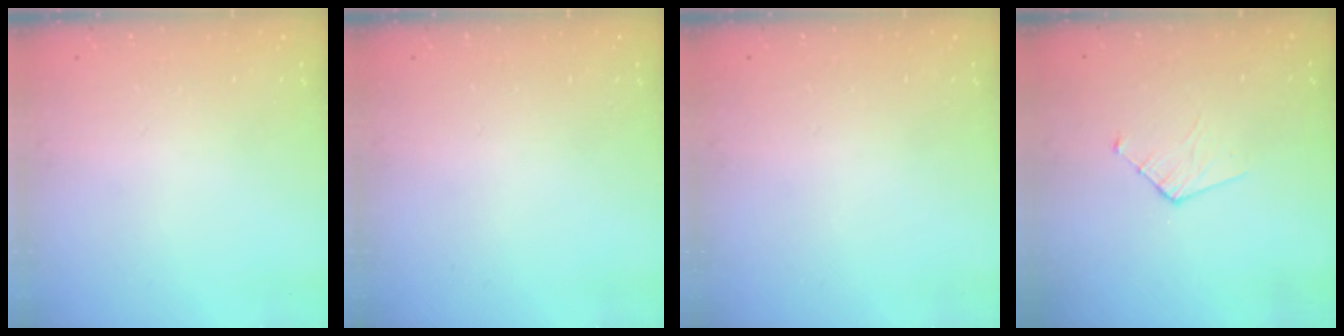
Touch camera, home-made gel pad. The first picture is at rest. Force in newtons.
{"total": 0.0}
{"total": 0.0}
{"total": 5.5, "press": 5.5, "slide": 0.5}